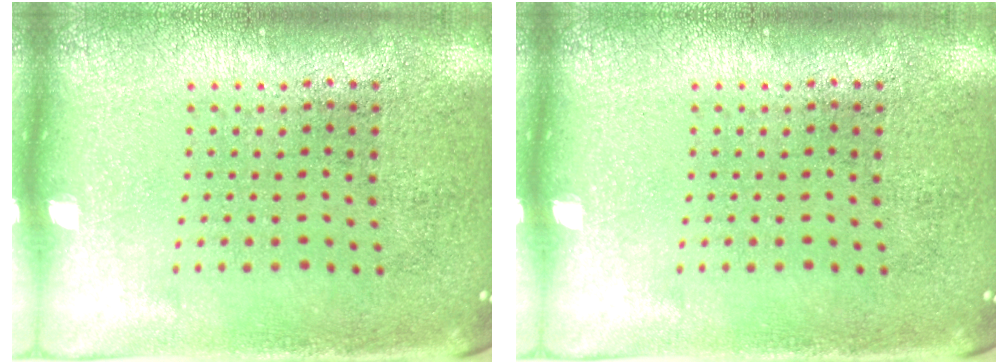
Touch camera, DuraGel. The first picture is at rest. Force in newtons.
{"total": 0.0}